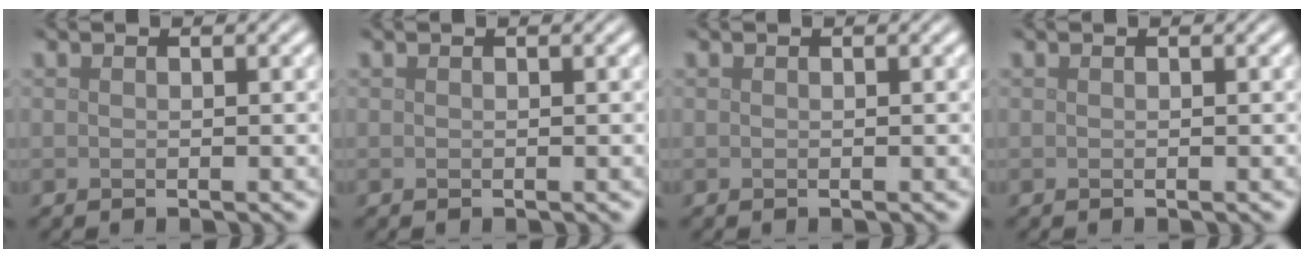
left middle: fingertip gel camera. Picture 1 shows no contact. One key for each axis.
{"total": 0.0}
{"total": 0.0}
{"total": 0.0}